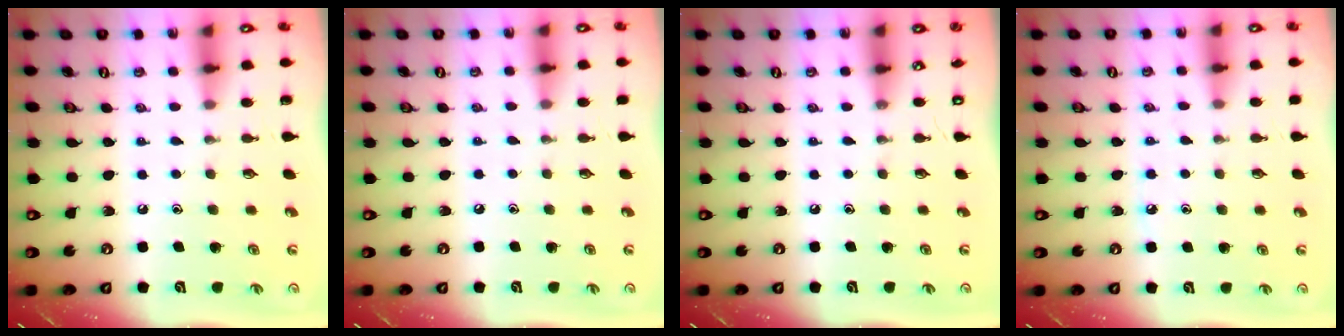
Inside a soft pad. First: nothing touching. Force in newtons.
{"total": 1.0, "press": 1.0, "slide": 0.2}
{"total": 0.0}
{"total": 4.9, "press": 4.9, "slide": 0.7}